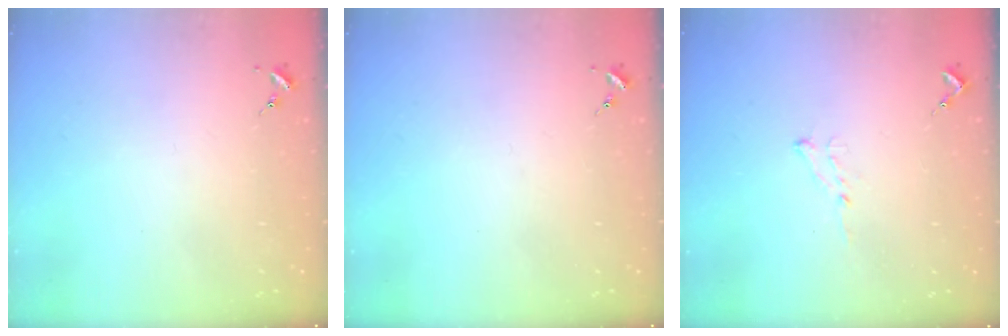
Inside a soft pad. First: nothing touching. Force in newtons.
{"total": 0.0}
{"total": 7.0, "press": 6.9, "slide": 0.8}